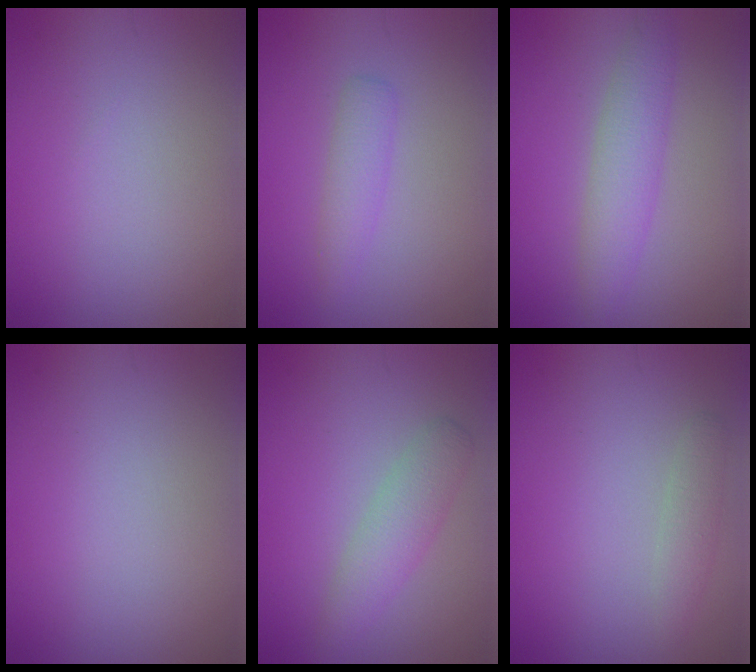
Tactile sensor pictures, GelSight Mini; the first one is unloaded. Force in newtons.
{"total": 1.8, "press": 1.8, "slide": 0.1}
{"total": 3.4, "press": 3.4, "slide": 0.1}
{"total": 0.0}
{"total": 2.8, "press": 2.8, "slide": 0.1}
{"total": 1.5, "press": 1.5, "slide": 0.0}